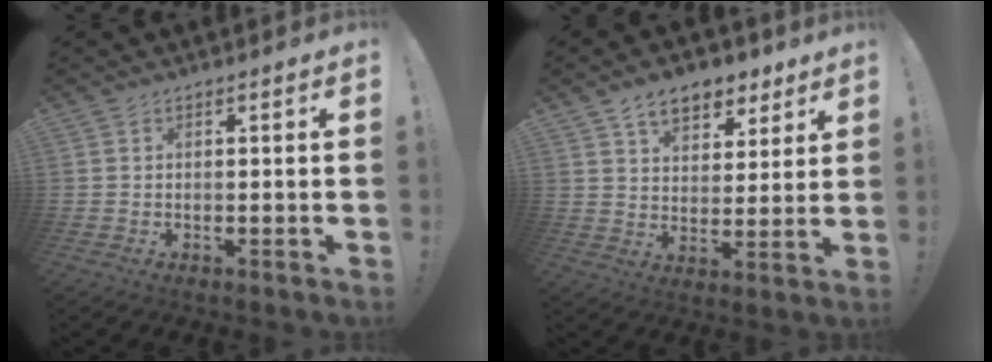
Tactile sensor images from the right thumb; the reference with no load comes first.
{"total": 10.3, "force": [6.5, 6.3, 5.0], "torque": [-0.074, -0.029, 0.121]}